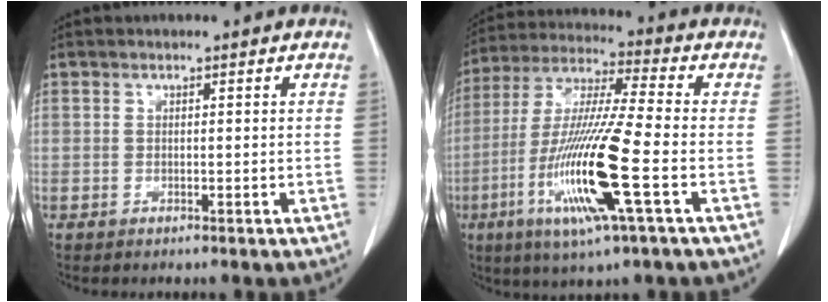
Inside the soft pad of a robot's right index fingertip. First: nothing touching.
{"total": 16.8, "force": [-5.4, 0.1, 15.9], "torque": [-0.328, -0.021, -0.104]}